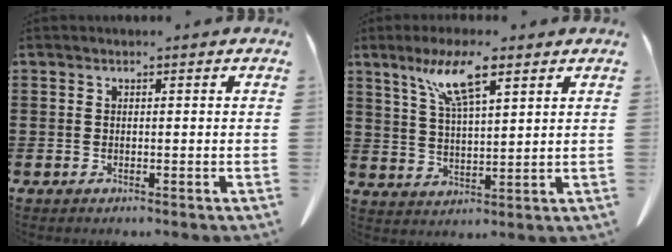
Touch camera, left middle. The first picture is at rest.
{"total": 8.6, "force": [5.3, 1.5, 6.6], "torque": [-0.141, 0.002, 0.092]}